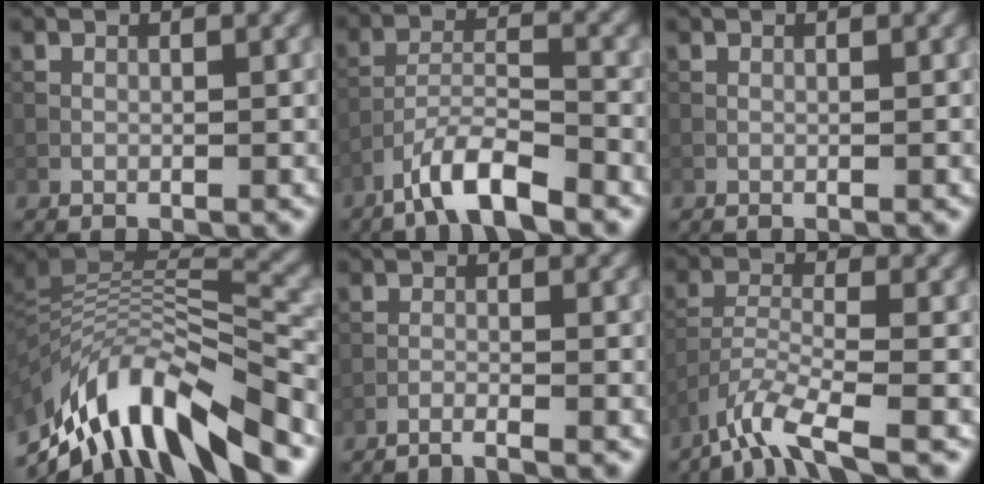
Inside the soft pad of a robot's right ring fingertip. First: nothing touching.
{"total": 5.6, "force": [-4.2, 1.1, 3.6], "torque": [-0.065, 0.003, -0.082]}
{"total": 0.0}
{"total": 12.2, "force": [-7.2, 4.3, 8.9], "torque": [-0.172, 0.019, -0.124]}
{"total": 1.7, "force": [-1.5, 0.0, 0.9], "torque": [-0.011, 0.003, -0.040]}
{"total": 4.9, "force": [-3.9, 0.6, 2.9], "torque": [-0.060, -0.007, -0.087]}